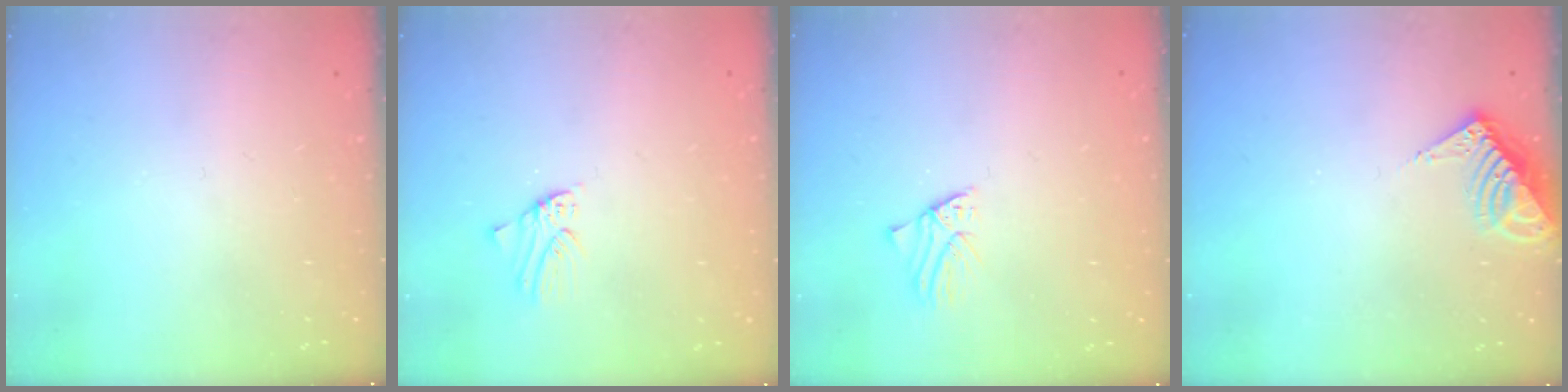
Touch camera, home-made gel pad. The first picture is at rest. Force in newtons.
{"total": 0.7, "press": 0.7, "slide": 0.1}
{"total": 1.1, "press": 1.1, "slide": 0.1}
{"total": 8.8, "press": 8.8, "slide": 0.3}